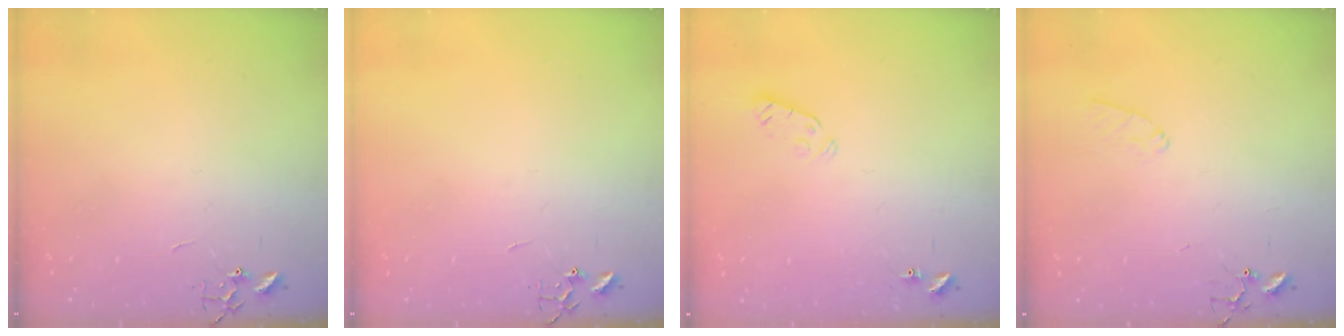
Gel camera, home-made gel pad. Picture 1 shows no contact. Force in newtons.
{"total": 0.0}
{"total": 3.0, "press": 2.9, "slide": 0.9}
{"total": 5.7, "press": 5.7, "slide": 0.6}